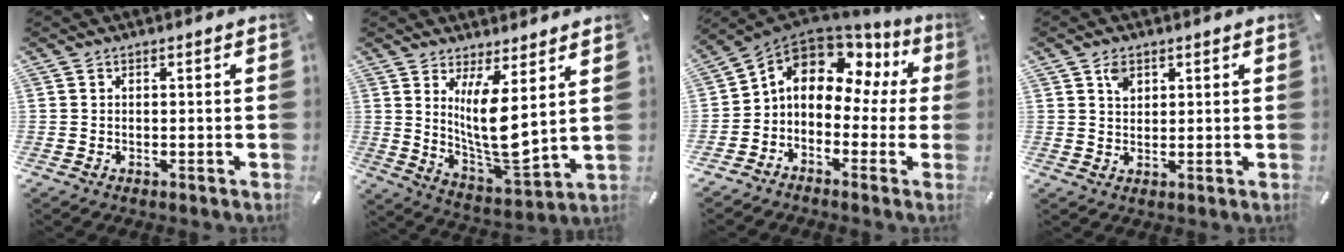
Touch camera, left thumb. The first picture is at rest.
{"total": 12.3, "force": [4.9, 3.8, 10.7], "torque": [-0.211, -0.051, 0.086]}
{"total": 10.3, "force": [3.9, 7.3, 6.1], "torque": [-0.121, -0.017, 0.074]}
{"total": 3.1, "force": [1.8, 2.2, 1.1], "torque": [-0.009, -0.004, 0.032]}